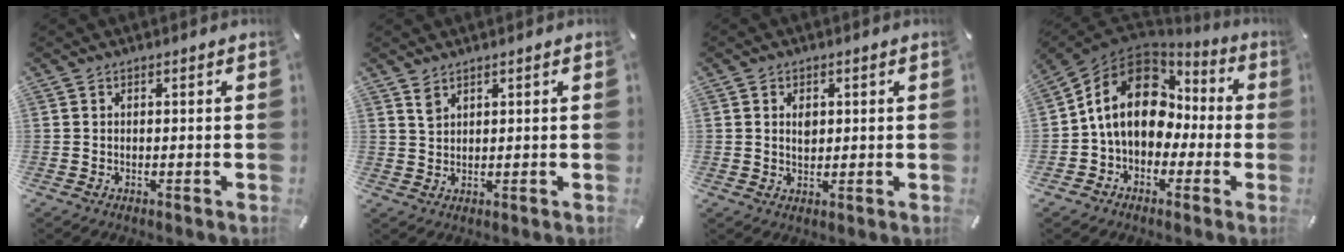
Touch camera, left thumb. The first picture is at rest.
{"total": 2.5, "force": [1.9, 1.3, 1.0], "torque": [-0.022, -0.002, 0.036]}
{"total": 2.5, "force": [0.6, 2.1, 1.3], "torque": [-0.015, -0.001, 0.006]}
{"total": 16.5, "force": [1.6, 12.9, 10.1], "torque": [-0.195, 0.013, 0.030]}